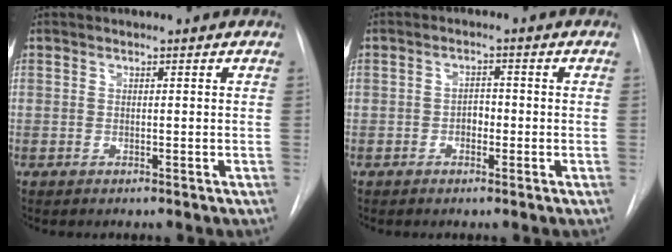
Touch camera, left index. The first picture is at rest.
{"total": 2.3, "force": [-1.5, 1.3, 1.2], "torque": [-0.013, 0.002, -0.024]}